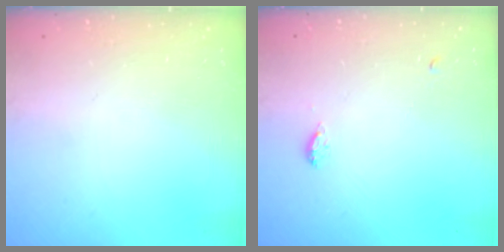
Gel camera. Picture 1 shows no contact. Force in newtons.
{"total": 8.1, "press": 5.6, "slide": 5.8}